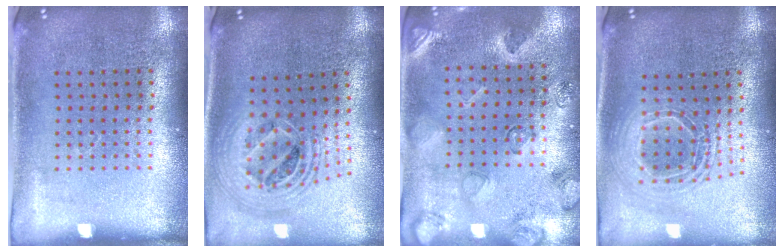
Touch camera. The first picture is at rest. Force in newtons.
{"total": 2.3, "press": 1.8, "slide": 1.5}
{"total": 2.3, "press": 1.8, "slide": 1.4}
{"total": 1.8, "press": 1.5, "slide": 1.1}